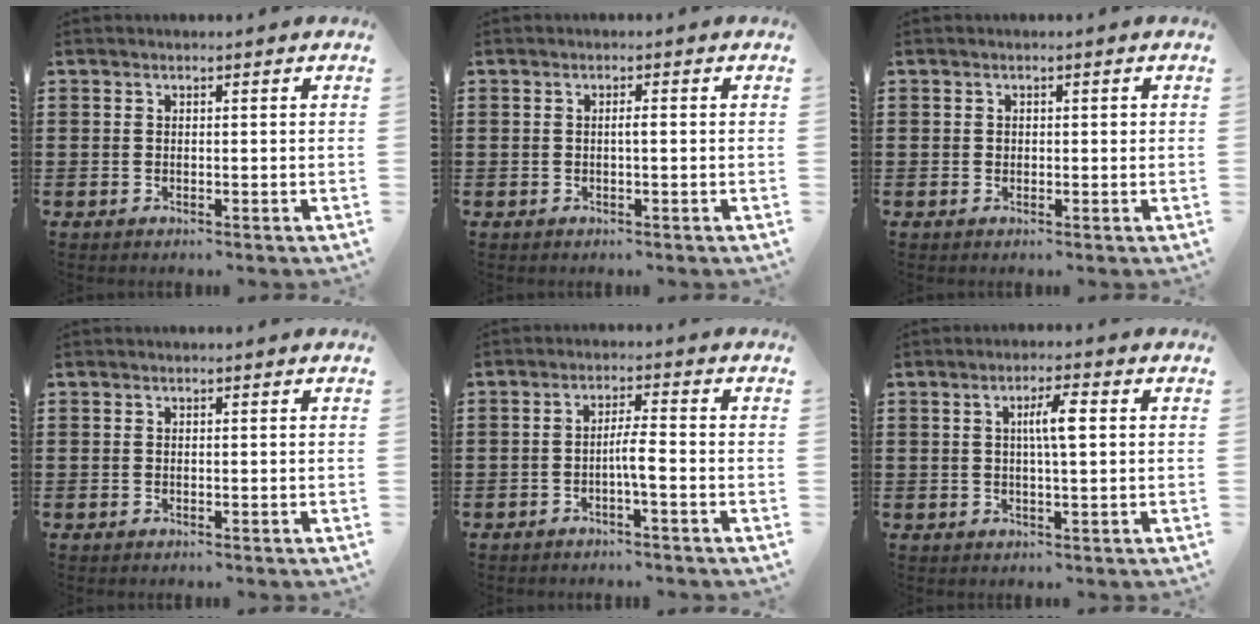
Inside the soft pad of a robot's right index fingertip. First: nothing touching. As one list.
[{"total": 1.0, "force": [-0.2, 0.1, 1.0], "torque": [-0.019, -0.001, -0.004]}, {"total": 0.8, "force": [0.2, 0.6, 0.4], "torque": [-0.010, 0.004, 0.003]}, {"total": 0.0}, {"total": 3.4, "force": [-1.3, 0.2, 3.1], "torque": [-0.057, -0.001, -0.026]}, {"total": 4.4, "force": [0.7, 0.8, 4.2], "torque": [-0.083, 0.006, 0.008]}]